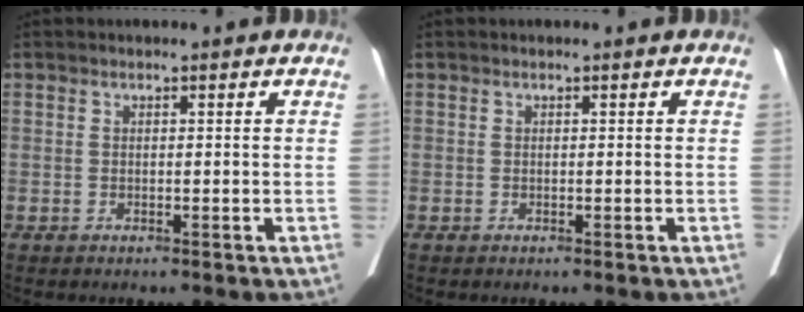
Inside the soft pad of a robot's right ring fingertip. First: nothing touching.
{"total": 0.0}